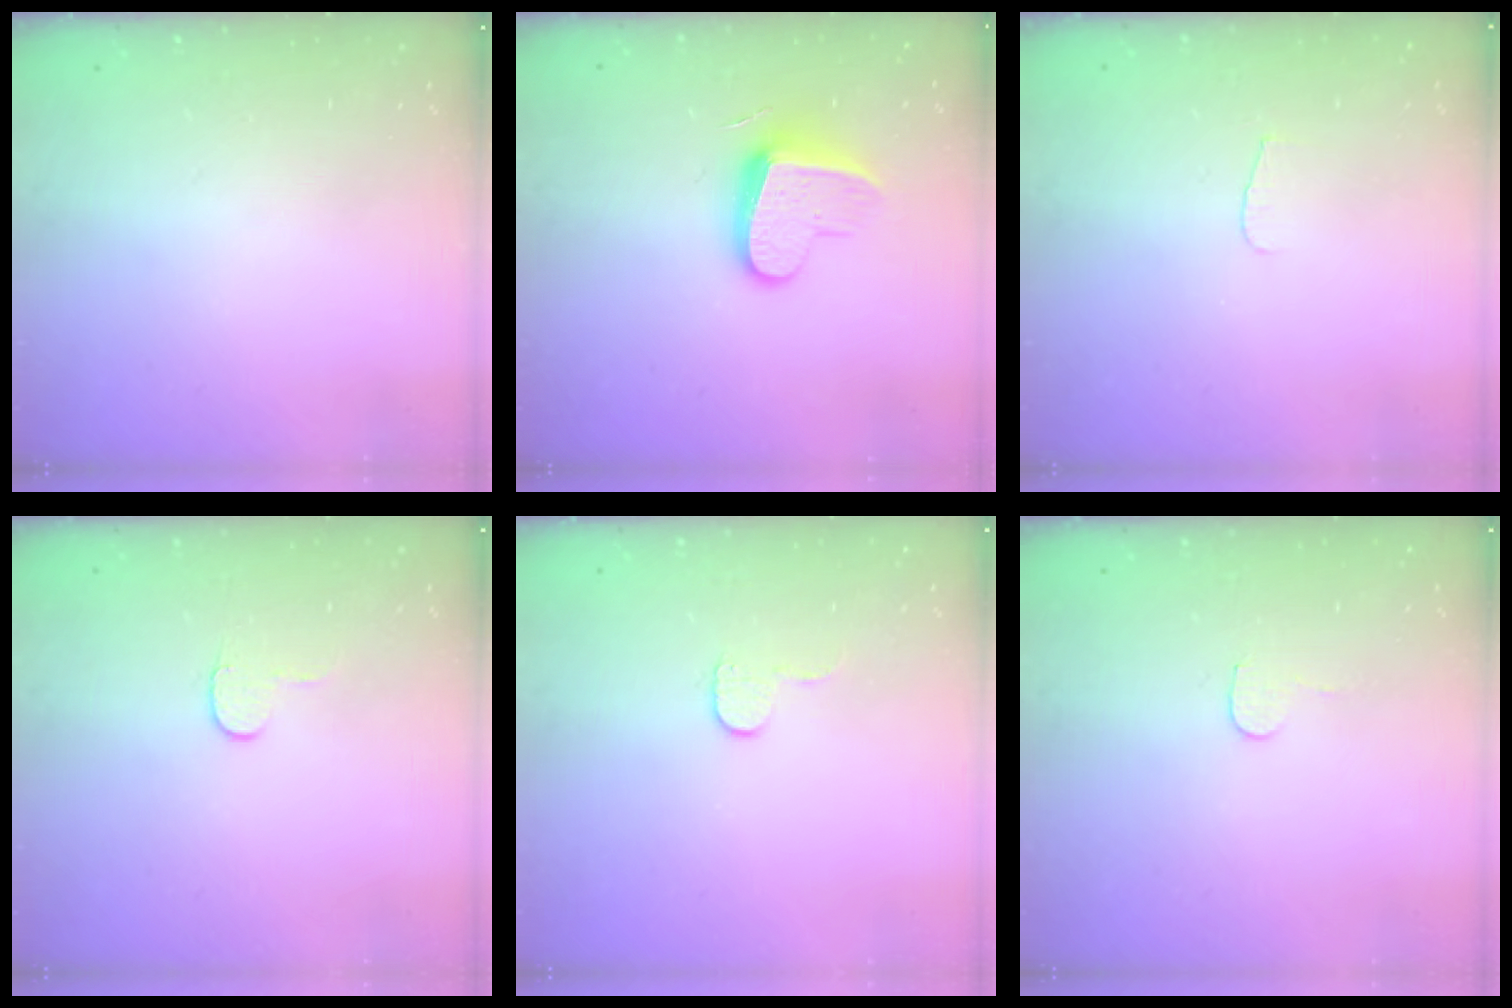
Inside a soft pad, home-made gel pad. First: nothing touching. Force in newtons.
{"total": 11.6, "press": 11.6, "slide": 0.5}
{"total": 3.6, "press": 3.6, "slide": 0.4}
{"total": 4.7, "press": 4.7, "slide": 0.5}
{"total": 5.0, "press": 4.9, "slide": 0.5}
{"total": 4.5, "press": 4.5, "slide": 0.4}